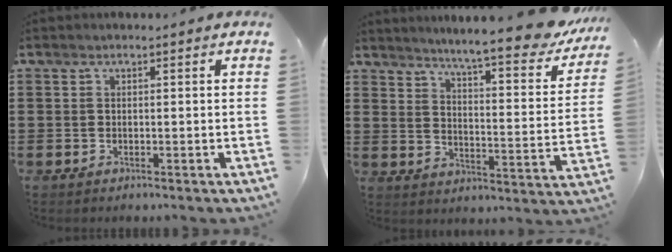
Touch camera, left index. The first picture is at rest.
{"total": 8.3, "force": [7.4, -0.7, 3.9], "torque": [-0.081, -0.057, 0.118]}